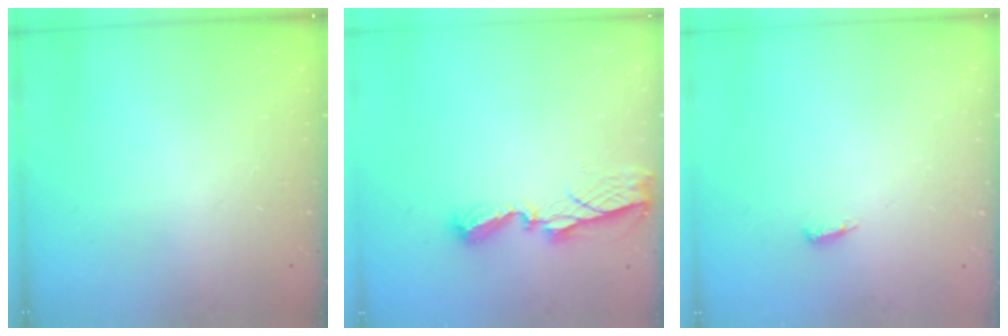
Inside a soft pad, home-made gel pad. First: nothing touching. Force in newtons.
{"total": 7.5, "press": 7.5, "slide": 0.5}
{"total": 4.6, "press": 4.5, "slide": 0.9}